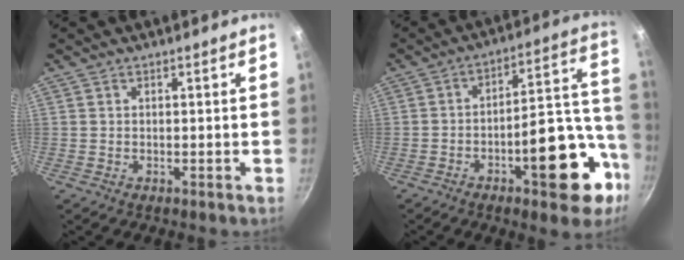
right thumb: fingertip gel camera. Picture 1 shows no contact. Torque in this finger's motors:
{"motor_torque": [2.68, 2.00, 1.77, -0.67, 0.13]}